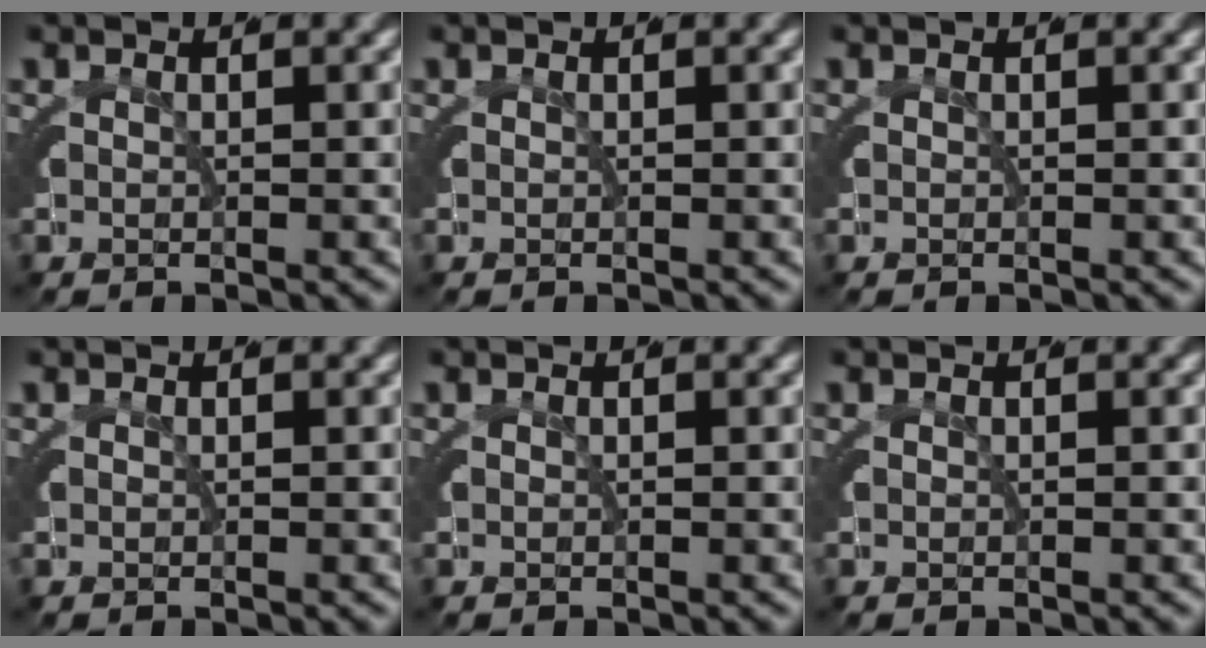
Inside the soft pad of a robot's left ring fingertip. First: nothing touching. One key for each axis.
{"total": 0.0}
{"total": 0.0}
{"total": 0.0}
{"total": 0.0}
{"total": 0.0}